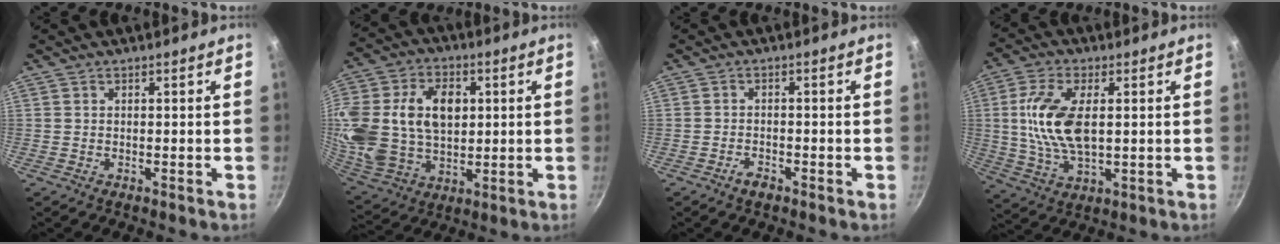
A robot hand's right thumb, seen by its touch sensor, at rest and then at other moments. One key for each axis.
{"total": 25.0, "fx": 4.1, "fy": 17.5, "fz": 17.4, "tx": -0.370, "ty": 0.015, "tz": 0.082}
{"total": 2.2, "fx": -1.6, "fy": 0.9, "fz": 1.3, "tx": -0.024, "ty": 0.015, "tz": -0.030}
{"total": 13.0, "fx": 1.5, "fy": 6.5, "fz": 11.2, "tx": -0.217, "ty": 0.000, "tz": 0.030}